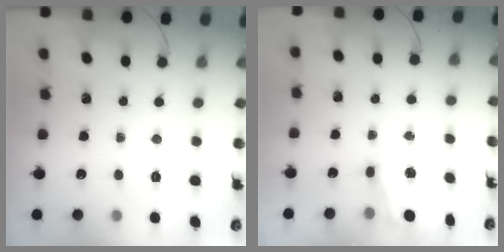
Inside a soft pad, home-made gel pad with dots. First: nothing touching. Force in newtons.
{"total": 7.1, "press": 7.0, "slide": 0.8}